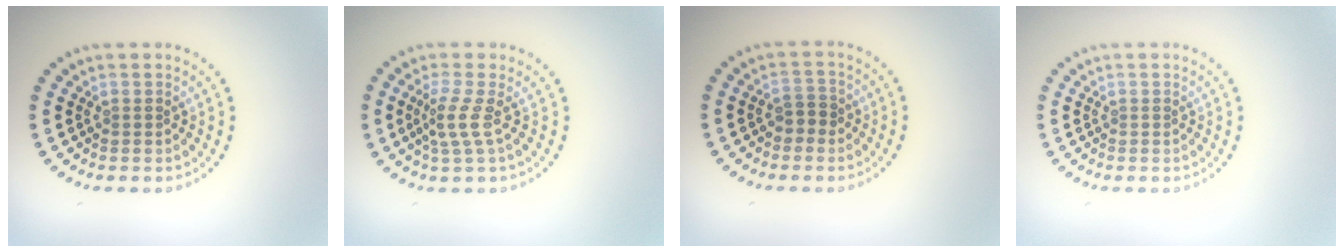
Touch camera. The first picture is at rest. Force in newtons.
{"total": 2.3, "press": 1.5, "slide": 1.7}
{"total": 1.6, "press": 1.5, "slide": 0.7}
{"total": 0.0}